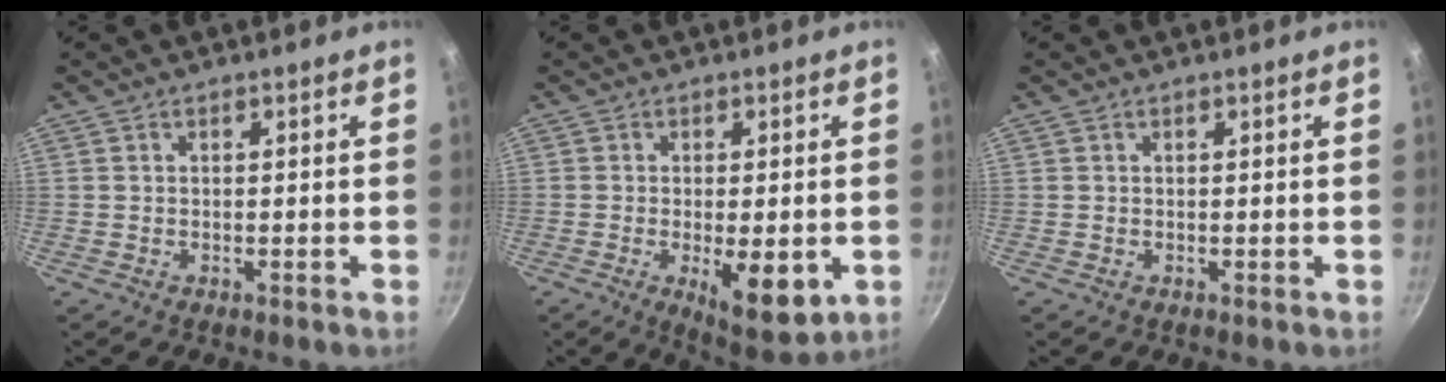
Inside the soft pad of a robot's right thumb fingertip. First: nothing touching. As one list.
[{"total": 10.0, "force": [-2.3, 3.8, 9.0], "torque": [-0.113, -0.009, -0.019]}, {"total": 0.0}]